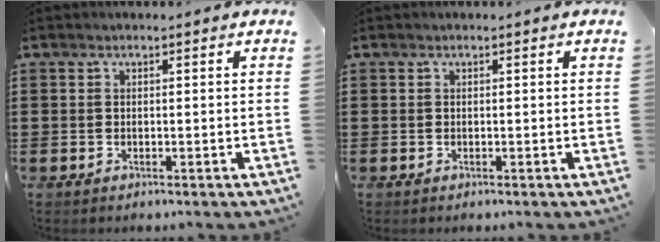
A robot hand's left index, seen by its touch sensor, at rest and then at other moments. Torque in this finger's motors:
{"motor_torque": [0.00, 0.00, 0.00, 0.00]}